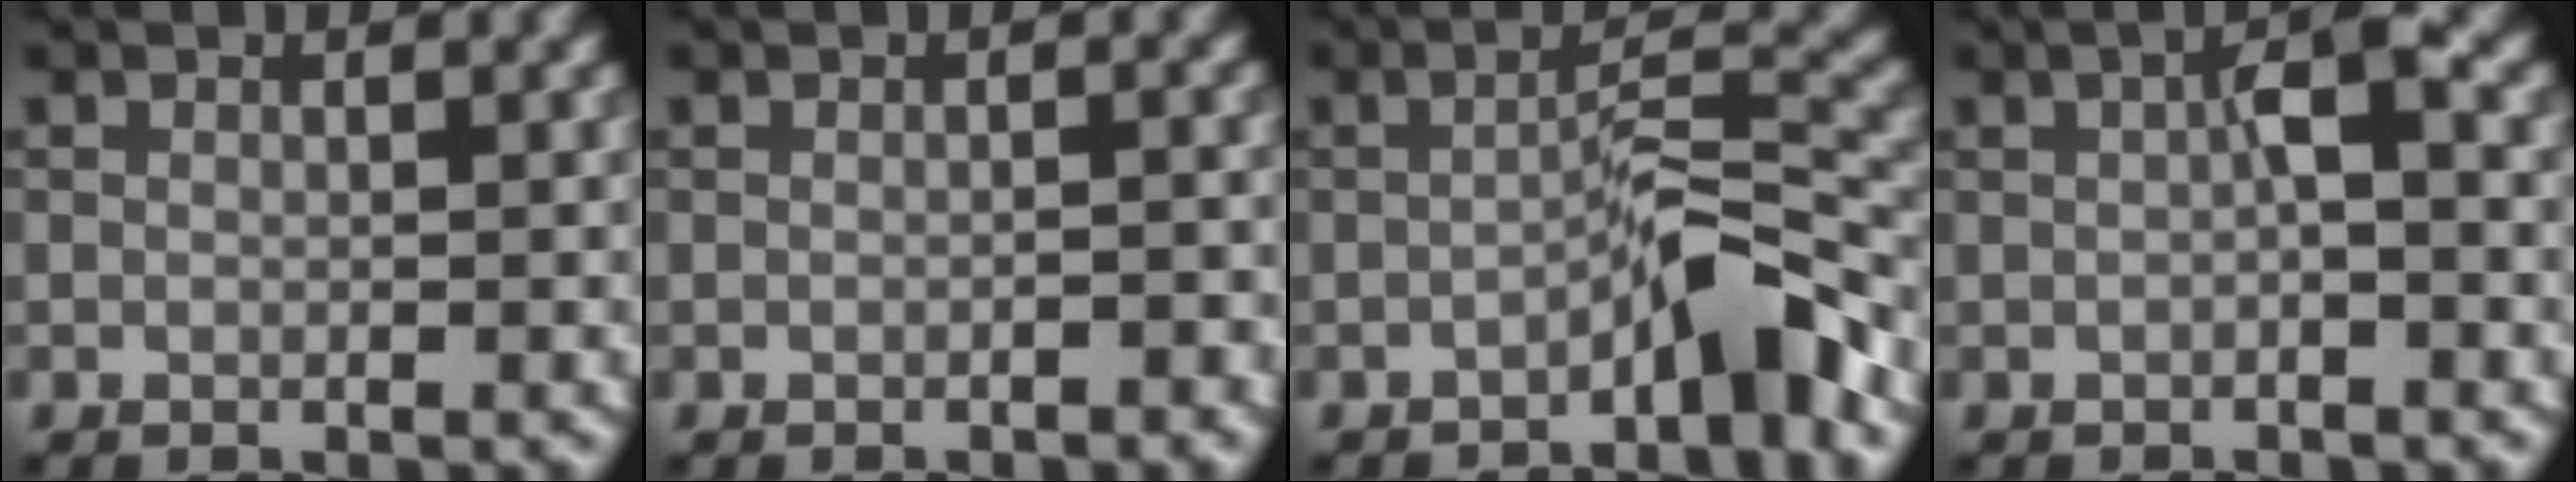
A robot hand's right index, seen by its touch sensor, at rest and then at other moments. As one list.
[{"total": 1.0, "force": [-0.7, 0.2, 0.6], "torque": [-0.009, 0.004, -0.010]}, {"total": 4.4, "force": [-2.7, 0.6, 3.4], "torque": [-0.052, 0.022, -0.052]}, {"total": 2.3, "force": [0.0, 0.3, 2.3], "torque": [-0.039, 0.010, -0.001]}]